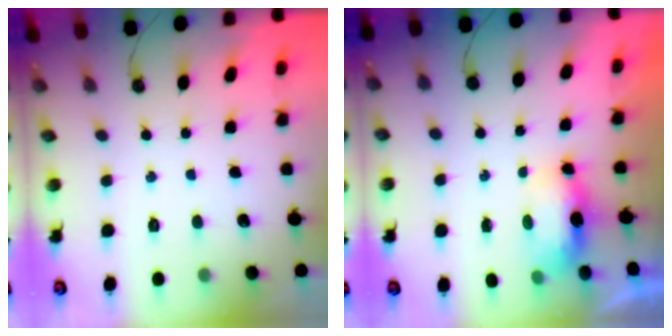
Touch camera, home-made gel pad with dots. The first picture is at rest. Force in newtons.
{"total": 8.1, "press": 6.6, "slide": 4.7}